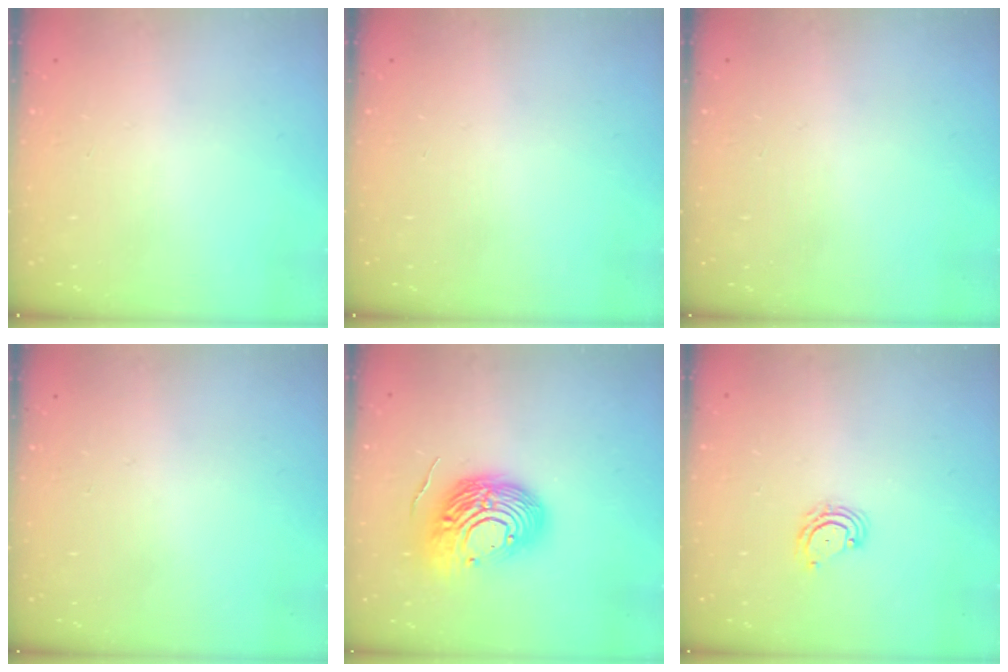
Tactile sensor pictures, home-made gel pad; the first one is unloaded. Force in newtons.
{"total": 0.0}
{"total": 0.0}
{"total": 0.0}
{"total": 15.3, "press": 15.1, "slide": 2.2}
{"total": 5.0, "press": 5.0, "slide": 0.4}